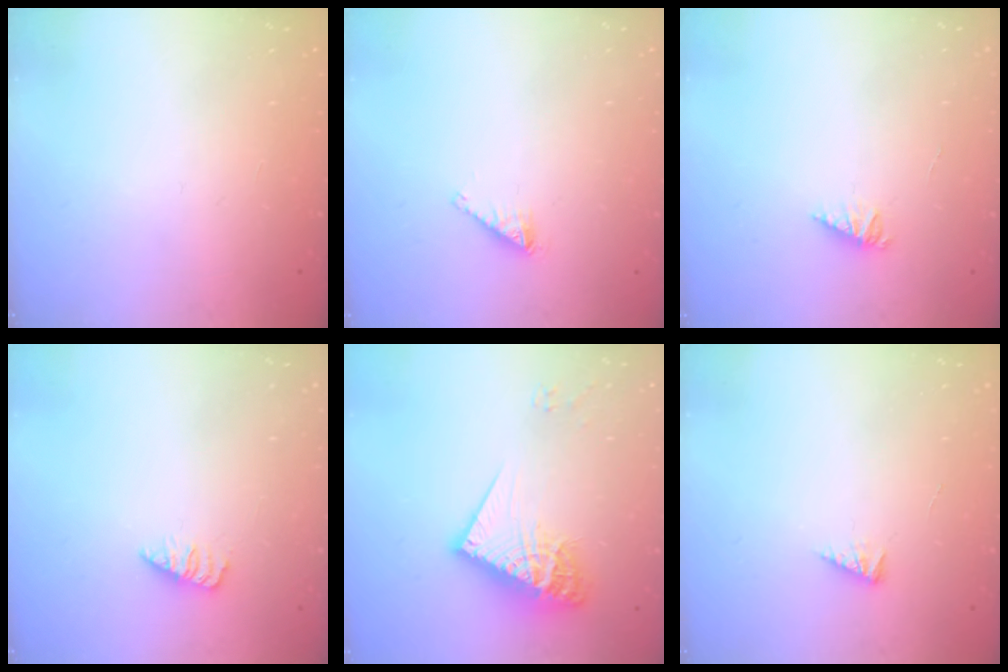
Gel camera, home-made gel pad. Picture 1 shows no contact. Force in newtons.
{"total": 1.7, "press": 1.7, "slide": 0.2}
{"total": 1.7, "press": 1.6, "slide": 0.4}
{"total": 0.9, "press": 0.8, "slide": 0.3}
{"total": 17.1, "press": 17.0, "slide": 1.7}
{"total": 2.7, "press": 2.7, "slide": 0.6}